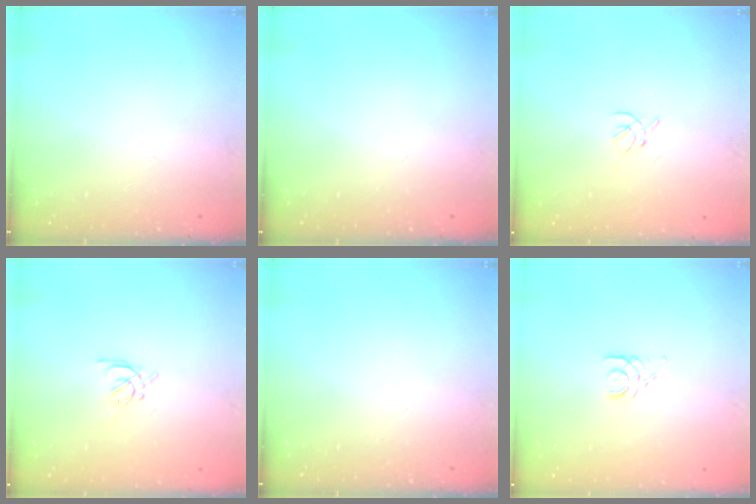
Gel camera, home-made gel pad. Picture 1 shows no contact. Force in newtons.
{"total": 0.0}
{"total": 1.4, "press": 1.3, "slide": 0.5}
{"total": 2.0, "press": 1.9, "slide": 0.5}
{"total": 0.0}
{"total": 2.5, "press": 2.5, "slide": 0.3}